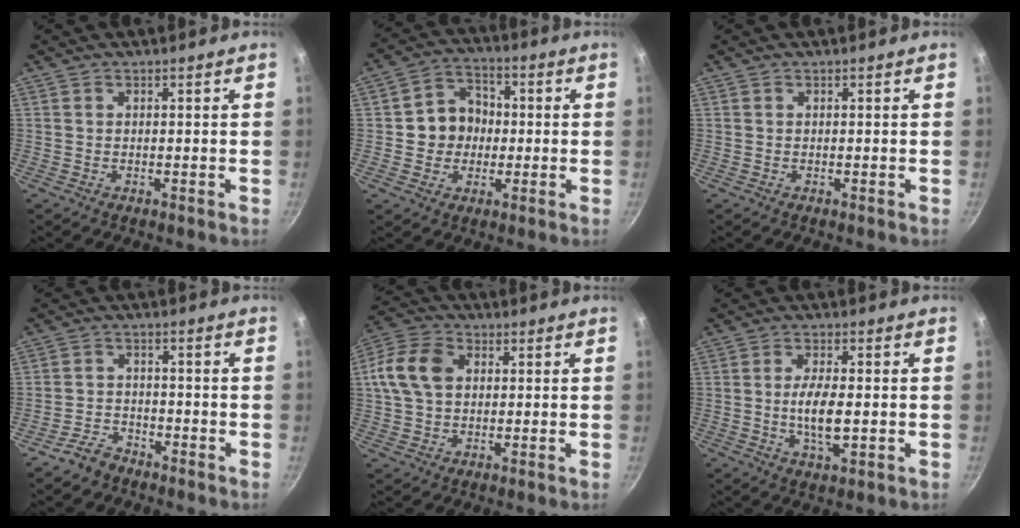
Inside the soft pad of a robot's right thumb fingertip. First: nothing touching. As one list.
[{"total": 9.0, "force": [0.0, 8.0, 4.2], "torque": [-0.025, 0.015, -0.013]}, {"total": 0.0}, {"total": 4.3, "force": [-3.4, 2.4, 1.3], "torque": [-0.017, 0.039, -0.062]}, {"total": 11.0, "force": [1.7, 7.9, 7.5], "torque": [-0.134, 0.018, 0.019]}, {"total": 7.0, "force": [-0.7, 2.4, 6.5], "torque": [-0.125, 0.000, -0.015]}]